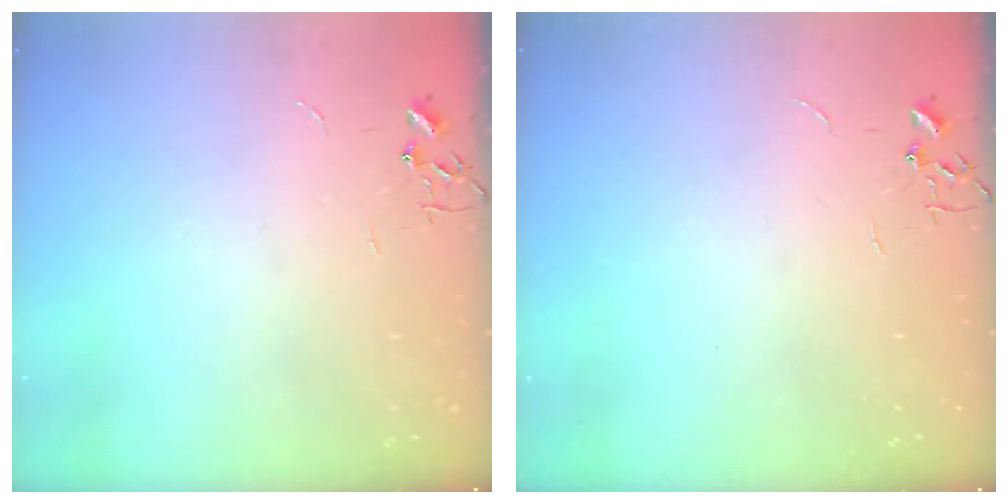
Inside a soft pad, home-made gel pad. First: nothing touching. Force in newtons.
{"total": 0.0}